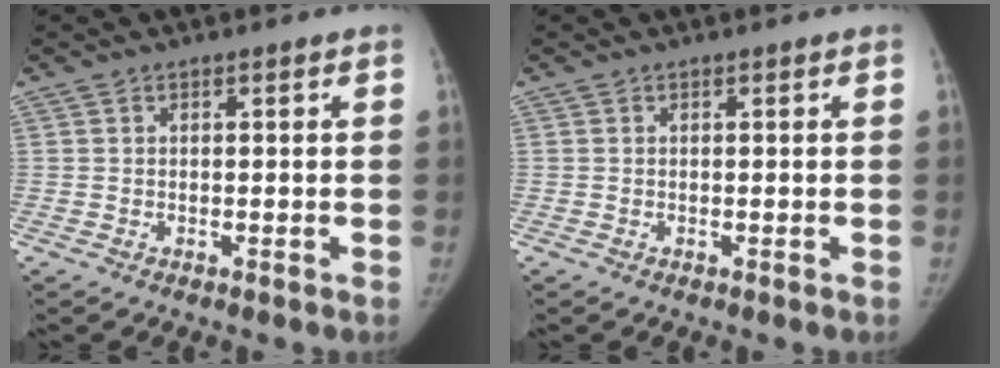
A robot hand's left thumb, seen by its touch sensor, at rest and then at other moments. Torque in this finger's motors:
{"motor_torque": [0.01, 0.00, 0.05, -0.04, 0.00]}